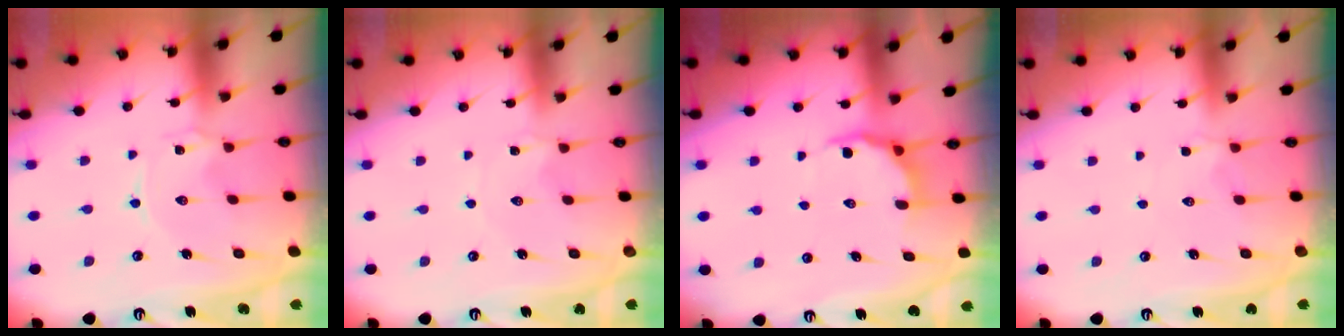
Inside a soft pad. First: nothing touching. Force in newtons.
{"total": 1.0, "press": 1.0, "slide": 0.2}
{"total": 5.3, "press": 4.9, "slide": 2.0}
{"total": 1.9, "press": 1.9, "slide": 0.5}